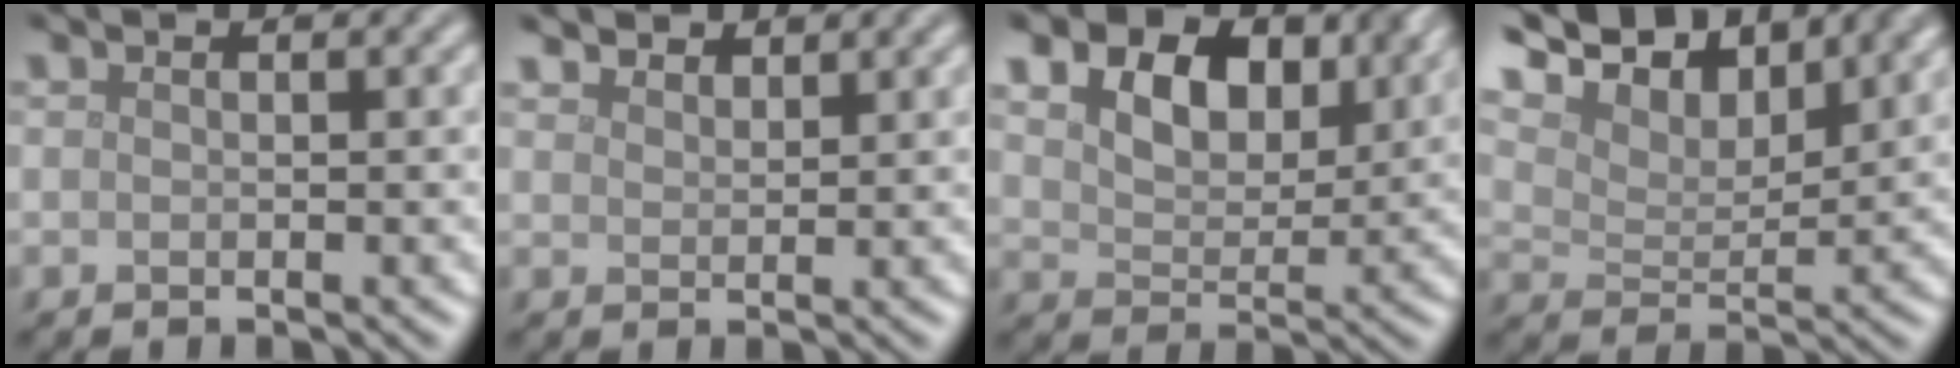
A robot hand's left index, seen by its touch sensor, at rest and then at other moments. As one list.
[{"total": 2.5, "force": [2.3, 0.8, 0.5], "torque": [-0.012, -0.004, 0.047]}, {"total": 8.9, "force": [4.8, 5.2, 5.4], "torque": [-0.090, 0.015, 0.065]}, {"total": 11.9, "force": [9.3, 4.9, 5.6], "torque": [-0.137, 0.019, 0.131]}]